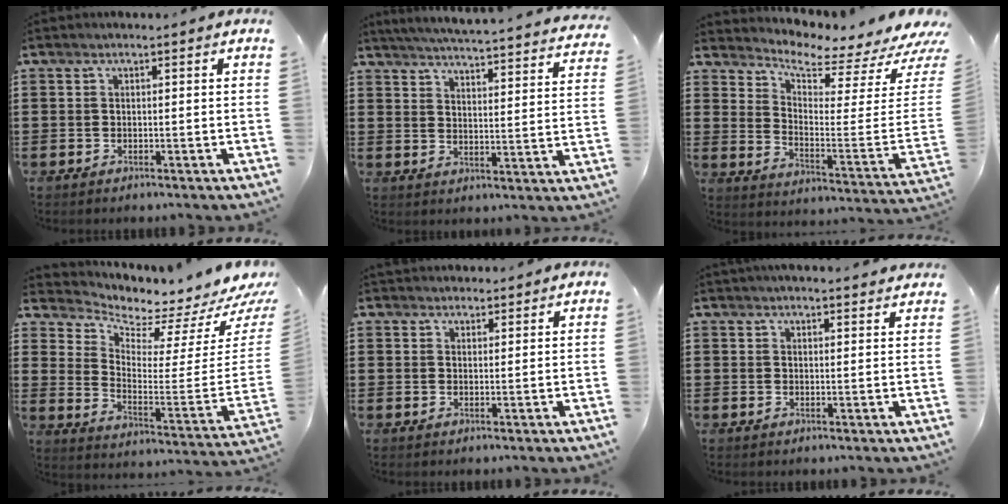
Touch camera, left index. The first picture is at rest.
{"total": 4.9, "force": [4.6, -0.9, 1.1], "torque": [-0.046, -0.045, 0.077]}
{"total": 4.6, "force": [4.2, 0.4, 1.8], "torque": [-0.048, -0.058, 0.064]}
{"total": 2.9, "force": [2.8, 0.6, 0.7], "torque": [-0.023, -0.063, 0.037]}
{"total": 1.3, "force": [1.2, 0.6, -0.1], "torque": [-0.001, 0.000, 0.025]}
{"total": 2.2, "force": [2.2, 0.2, 0.0], "torque": [-0.005, -0.006, 0.044]}